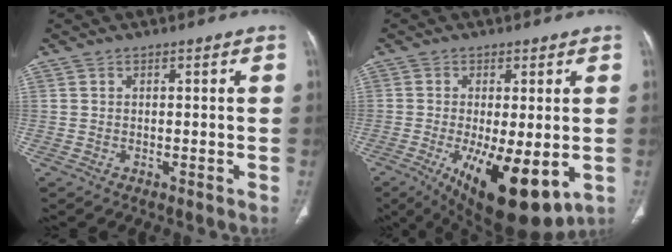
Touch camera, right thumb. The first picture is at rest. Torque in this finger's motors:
{"motor_torque": [3.00, 2.01, 1.17, -1.11, 0.47]}